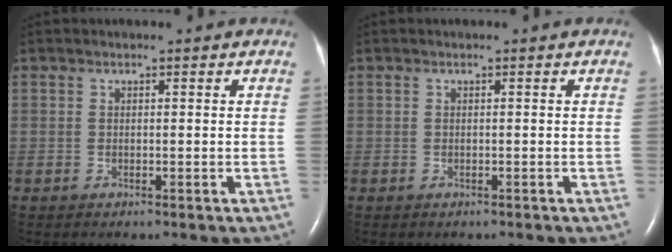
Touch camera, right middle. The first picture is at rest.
{"total": 0.0}